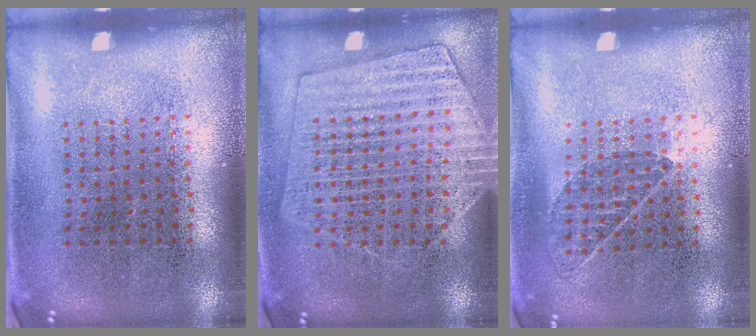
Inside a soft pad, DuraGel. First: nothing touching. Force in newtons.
{"total": 1.4, "press": 1.4, "slide": 0.3}
{"total": 0.9, "press": 0.7, "slide": 0.6}